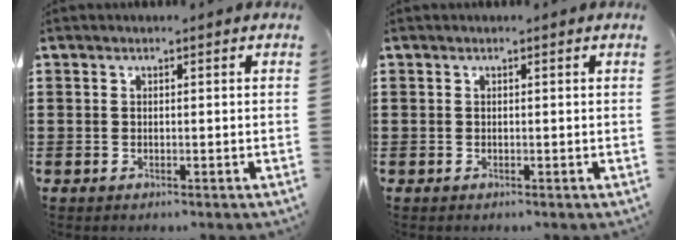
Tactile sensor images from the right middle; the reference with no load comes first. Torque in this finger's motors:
{"motor_torque": [0.19, -0.07, 0.24, 0.01]}